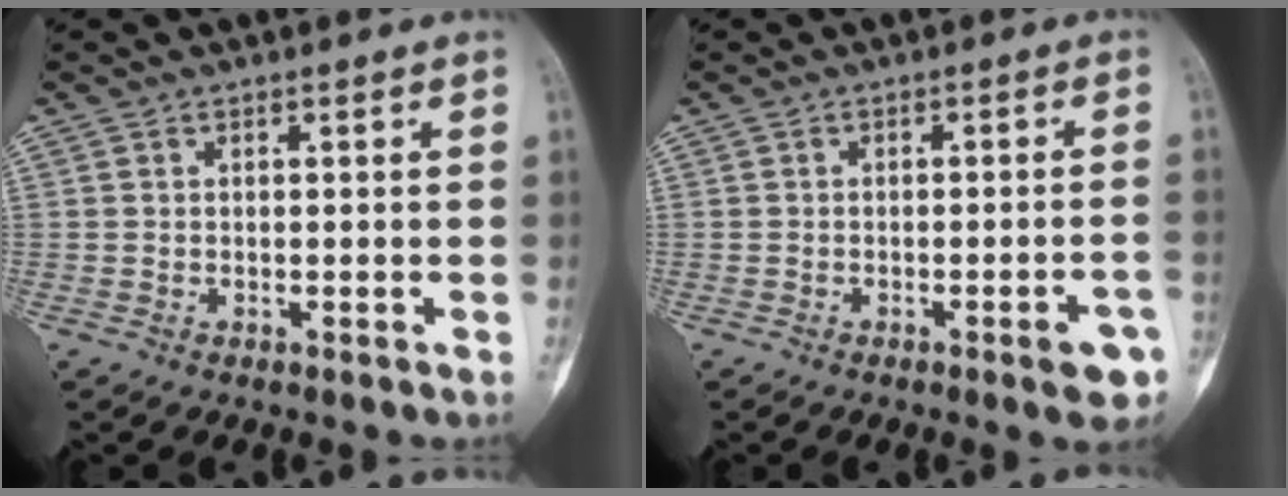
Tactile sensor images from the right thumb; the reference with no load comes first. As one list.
[{"total": 5.3, "force": [-2.7, 1.2, 4.4], "torque": [-0.042, 0.012, -0.031]}]